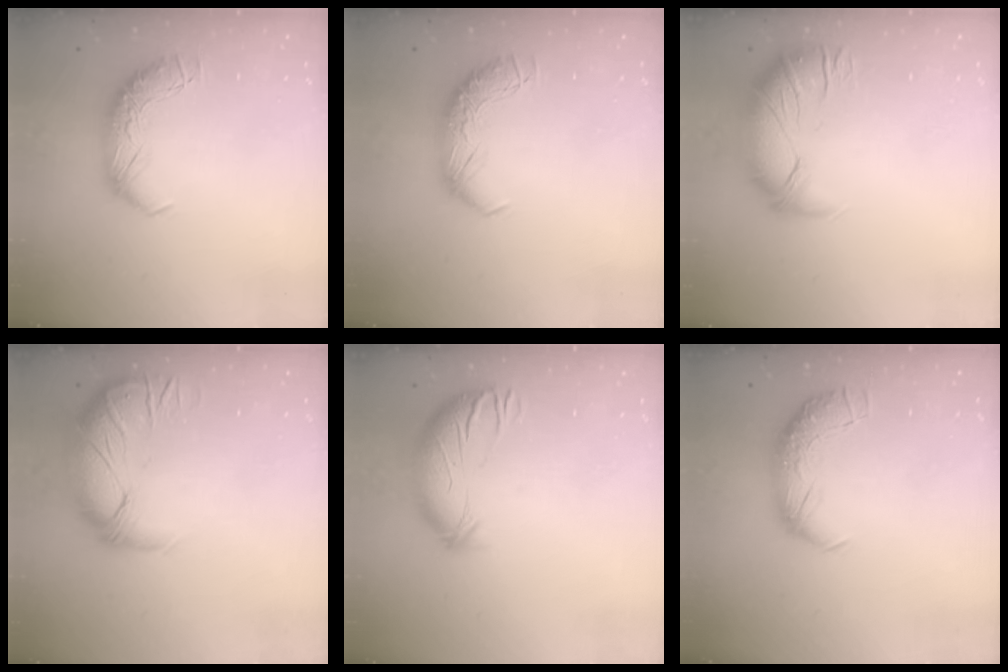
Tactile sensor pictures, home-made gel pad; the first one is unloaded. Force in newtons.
{"total": 0.0}
{"total": 3.1, "press": 2.1, "slide": 2.3}
{"total": 2.8, "press": 0.1, "slide": 2.8}
{"total": 3.5, "press": 2.6, "slide": 2.4}
{"total": 2.3, "press": 1.0, "slide": 2.1}